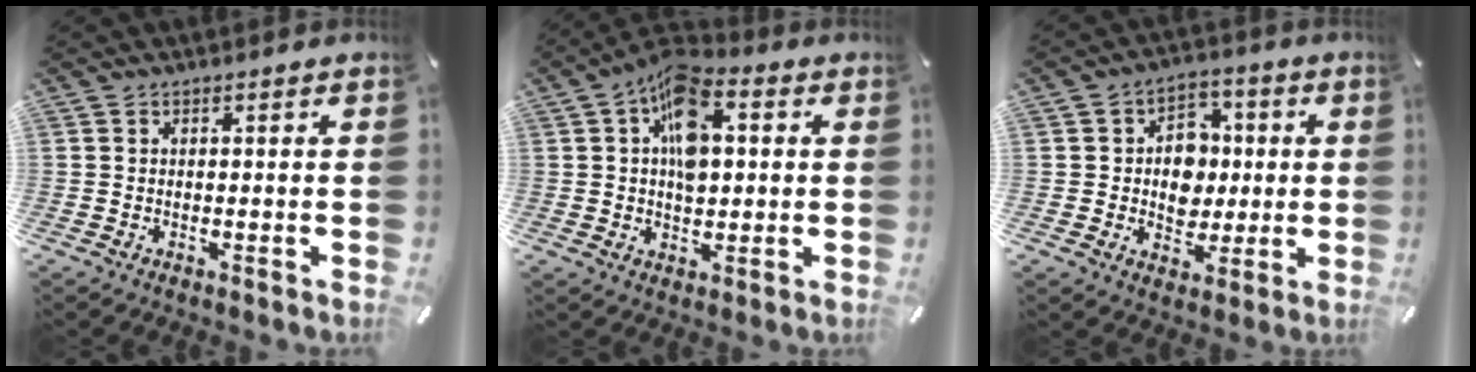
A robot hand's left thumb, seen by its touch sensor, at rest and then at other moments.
{"total": 11.9, "force": [2.7, 7.4, 8.9], "torque": [-0.143, 0.000, 0.050]}
{"total": 9.3, "force": [0.0, 8.4, 4.1], "torque": [-0.045, 0.008, 0.002]}